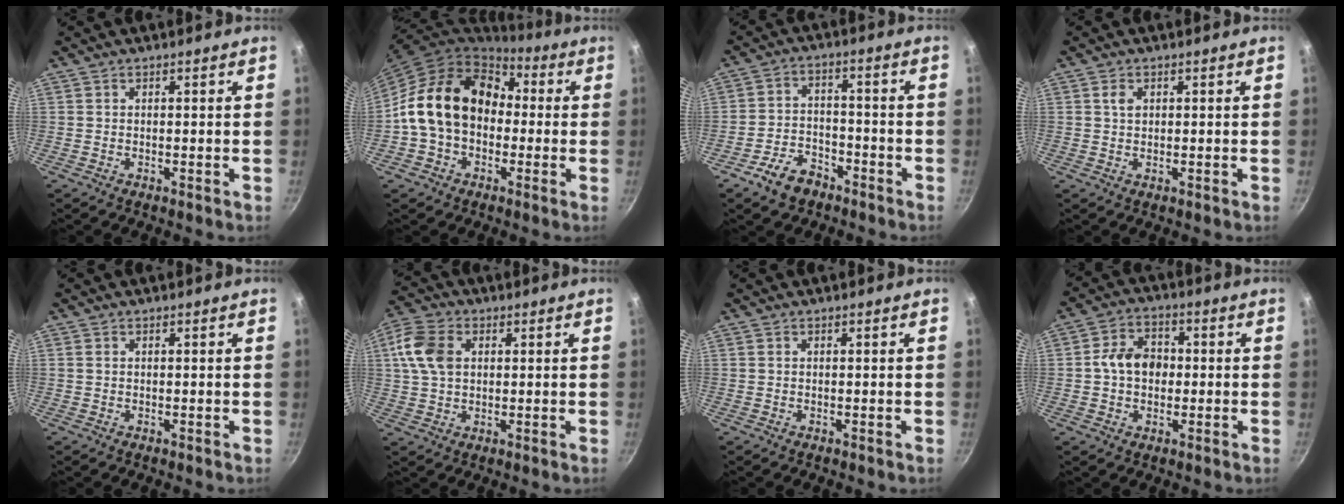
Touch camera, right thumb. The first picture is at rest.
{"total": 17.3, "force": [0.3, 13.0, 11.4], "torque": [-0.164, 0.046, -0.006]}
{"total": 7.7, "force": [-4.9, 4.7, 3.5], "torque": [-0.048, 0.045, -0.089]}
{"total": 1.9, "force": [0.6, 1.3, 1.3], "torque": [-0.019, -0.002, 0.009]}
{"total": 0.6, "force": [0.1, 0.4, 0.4], "torque": [-0.007, 0.002, 0.000]}
{"total": 9.4, "force": [2.0, 6.6, 6.4], "torque": [-0.119, 0.007, 0.028]}
{"total": 0.0}
{"total": 8.0, "force": [-0.2, 6.2, 5.2], "torque": [-0.065, 0.017, -0.014]}